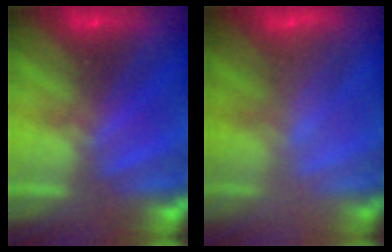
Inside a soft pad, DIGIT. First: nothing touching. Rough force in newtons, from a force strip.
{"total": 2.2}